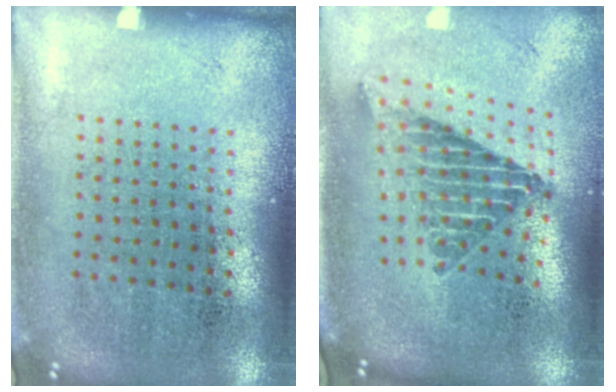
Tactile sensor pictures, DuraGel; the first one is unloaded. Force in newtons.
{"total": 2.4, "press": 1.7, "slide": 1.7}